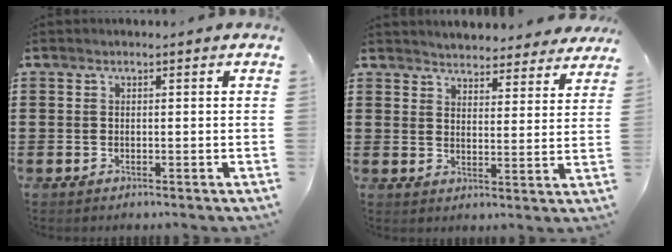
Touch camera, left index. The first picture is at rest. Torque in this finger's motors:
{"motor_torque": [1.28, 0.86, 0.63, 0.11]}